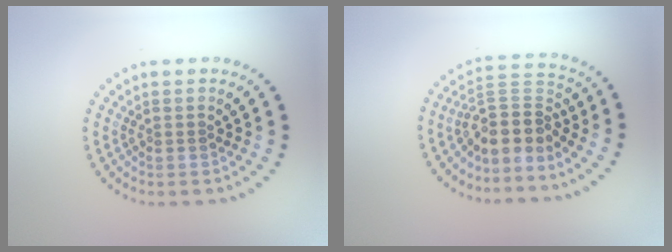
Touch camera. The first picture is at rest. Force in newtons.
{"total": 4.1, "press": 3.1, "slide": 2.8}